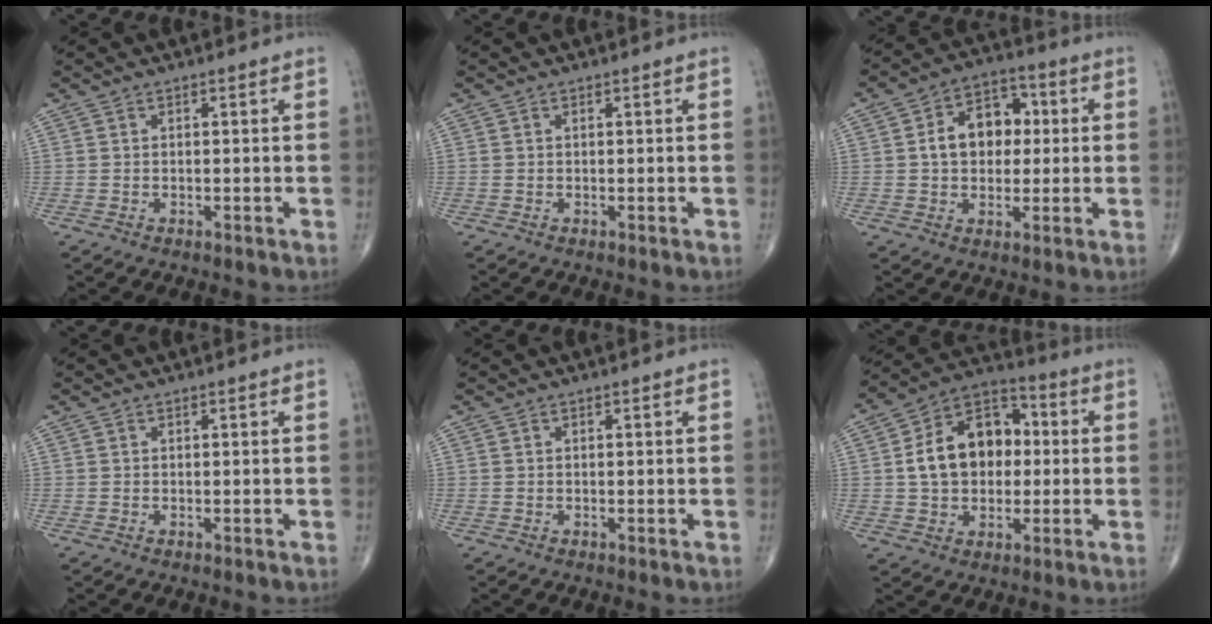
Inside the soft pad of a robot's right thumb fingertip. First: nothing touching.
{"total": 0.0}
{"total": 11.1, "force": [1.1, 8.0, 7.6], "torque": [-0.087, 0.022, 0.012]}
{"total": 0.0}
{"total": 0.0}
{"total": 15.7, "force": [0.9, 11.1, 11.0], "torque": [-0.149, 0.028, 0.008]}